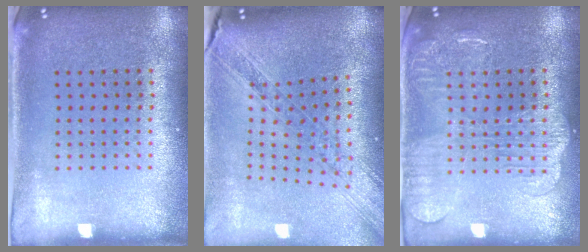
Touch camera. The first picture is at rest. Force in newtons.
{"total": 1.7, "press": 1.5, "slide": 0.8}
{"total": 2.0, "press": 2.0, "slide": 0.4}